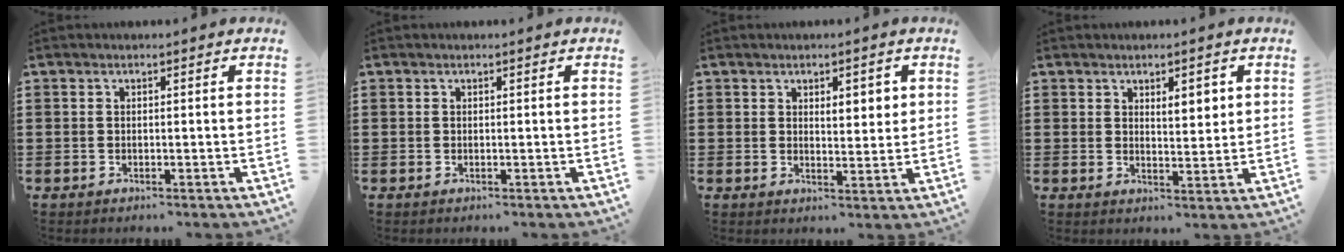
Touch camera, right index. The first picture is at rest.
{"total": 0.0}
{"total": 3.4, "force": [1.6, 1.6, 2.5], "torque": [-0.028, -0.002, 0.021]}
{"total": 3.5, "force": [1.9, 1.5, 2.5], "torque": [-0.037, 0.002, 0.028]}